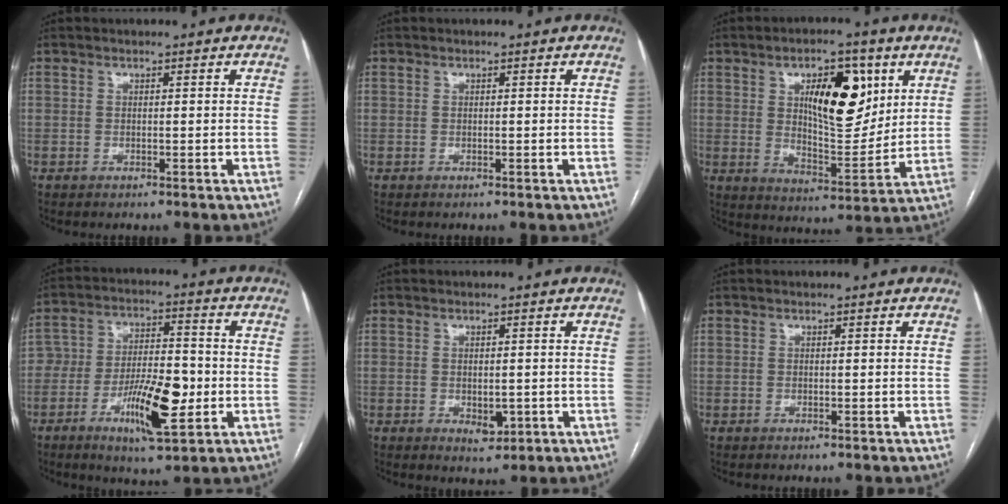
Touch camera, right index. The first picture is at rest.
{"total": 0.0}
{"total": 13.4, "force": [4.9, 5.1, 11.3], "torque": [-0.174, 0.004, 0.086]}
{"total": 11.6, "force": [-3.8, 3.7, 10.3], "torque": [-0.181, 0.003, -0.061]}
{"total": 2.8, "force": [-0.6, 1.7, 2.2], "torque": [-0.029, -0.003, 0.000]}
{"total": 0.0}